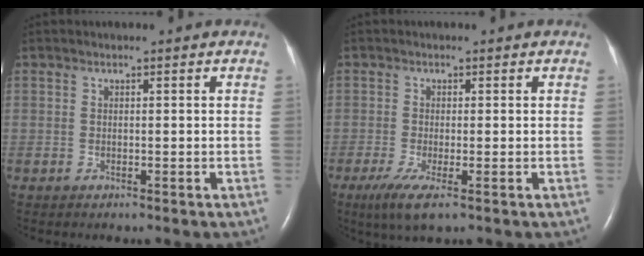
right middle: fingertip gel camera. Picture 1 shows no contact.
{"total": 4.6, "force": [-2.4, 0.6, 3.8], "torque": [-0.080, -0.016, -0.042]}